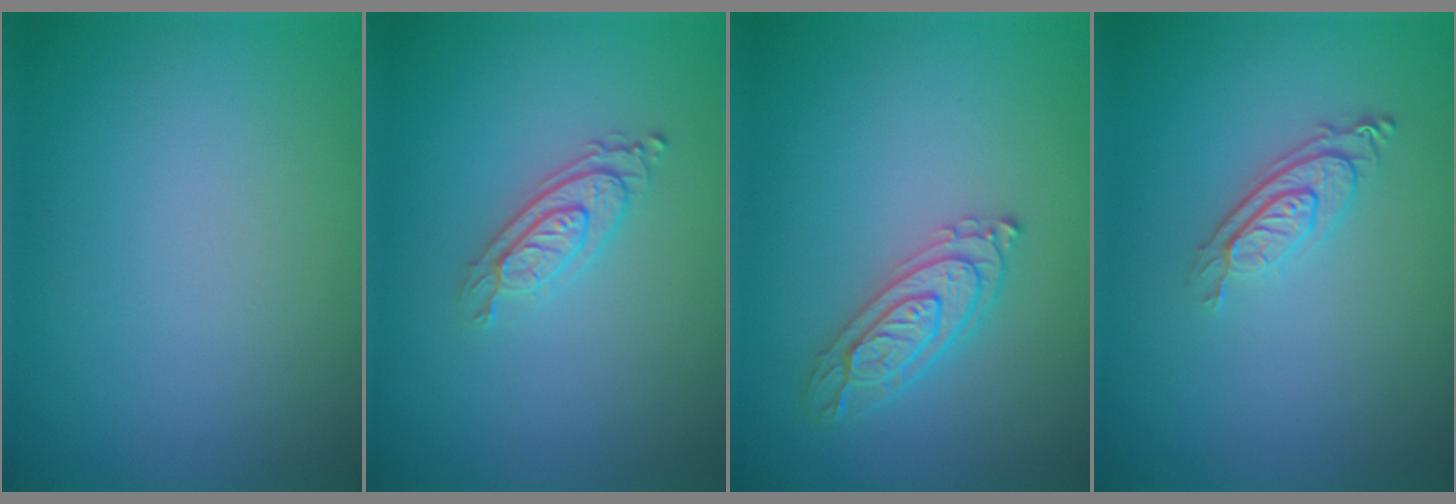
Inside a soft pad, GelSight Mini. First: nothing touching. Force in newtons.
{"total": 2.8, "press": 2.2, "slide": 1.7}
{"total": 3.0, "press": 2.9, "slide": 0.7}
{"total": 2.9, "press": 2.0, "slide": 2.0}